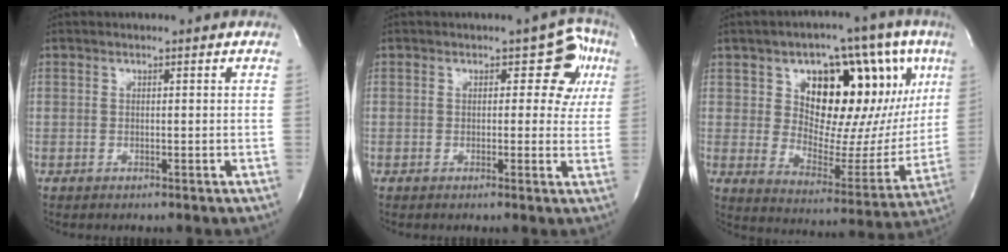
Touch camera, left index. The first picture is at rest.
{"total": 5.9, "force": [1.8, 3.5, 4.3], "torque": [-0.023, 0.022, 0.012]}
{"total": 21.1, "force": [8.1, 10.6, 16.3], "torque": [-0.207, 0.028, 0.127]}